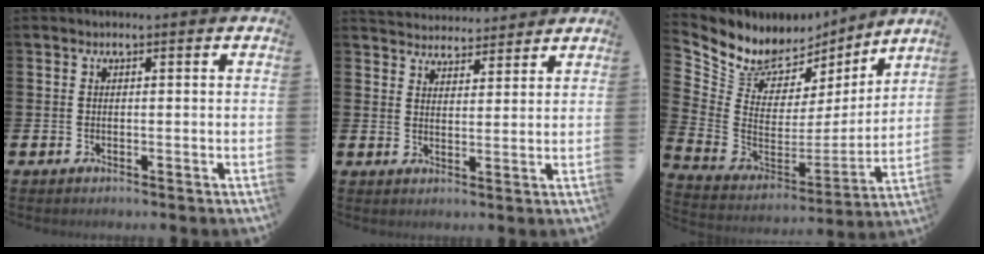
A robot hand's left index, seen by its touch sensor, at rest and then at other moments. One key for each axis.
{"total": 4.1, "fx": 4.0, "fy": 0.8, "fz": -0.4, "tx": -0.004, "ty": -0.025, "tz": 0.072}
{"total": 7.2, "fx": 6.0, "fy": 4.0, "fz": 0.4, "tx": -0.064, "ty": -0.046, "tz": 0.109}